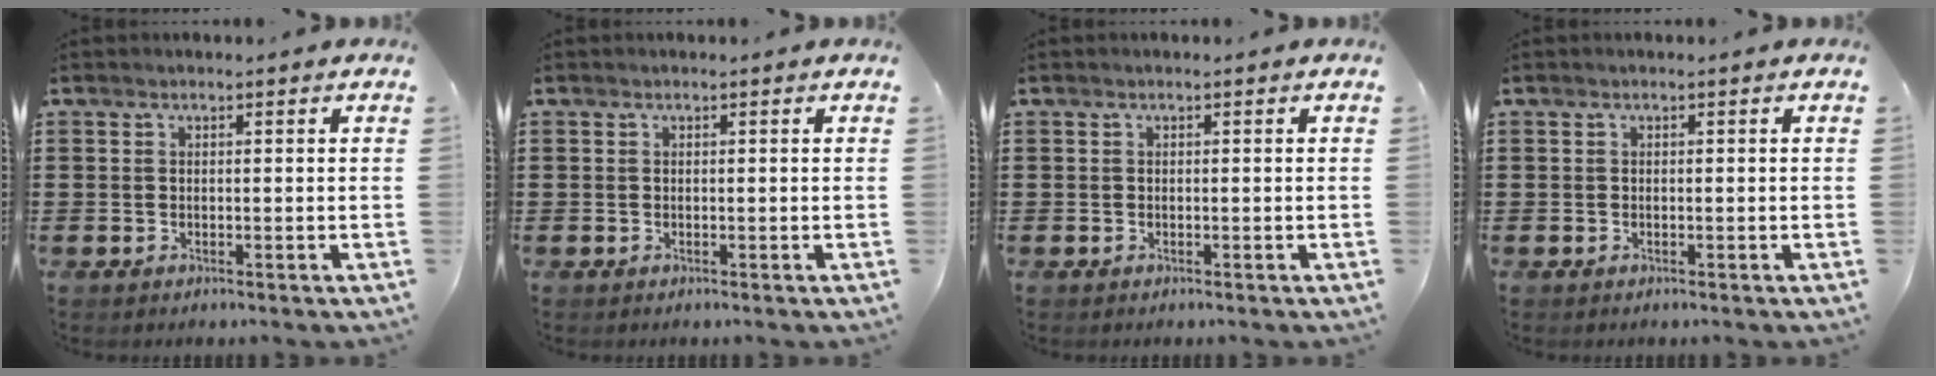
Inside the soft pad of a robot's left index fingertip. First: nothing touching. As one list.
[{"total": 0.0}, {"total": 0.0}, {"total": 0.0}]